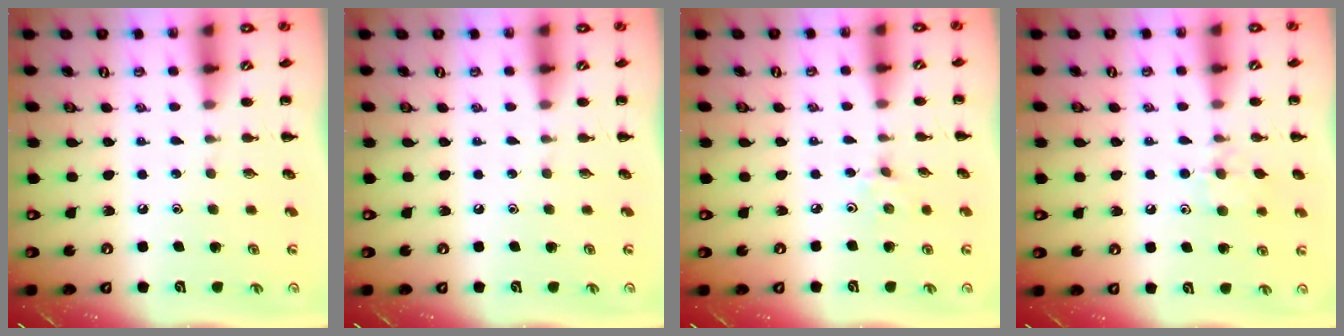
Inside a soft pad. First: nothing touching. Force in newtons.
{"total": 0.0}
{"total": 2.4, "press": 2.2, "slide": 0.8}
{"total": 7.8, "press": 7.5, "slide": 2.0}